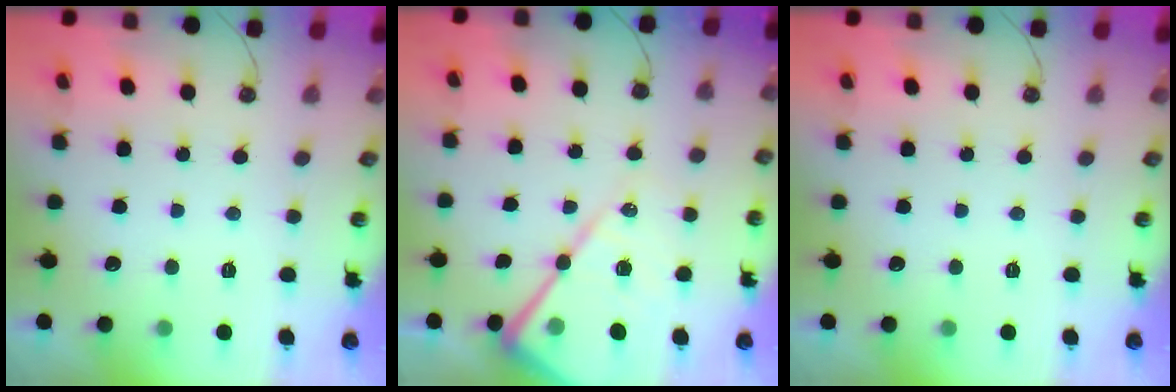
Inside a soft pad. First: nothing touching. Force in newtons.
{"total": 17.8, "press": 17.8, "slide": 1.6}
{"total": 0.0}